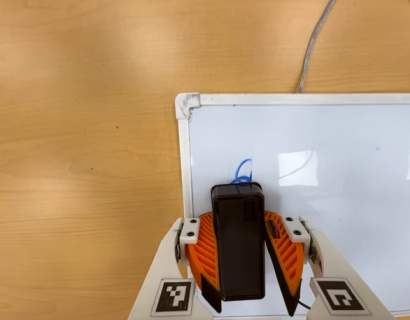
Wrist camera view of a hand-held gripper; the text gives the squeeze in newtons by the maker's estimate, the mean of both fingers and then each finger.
{"total": 13.8, "left": 15.8, "right": 11.9}